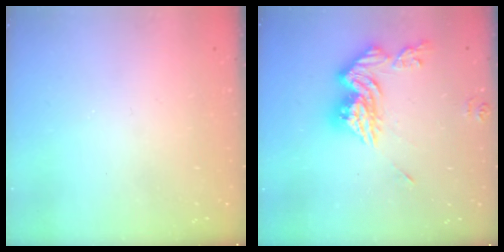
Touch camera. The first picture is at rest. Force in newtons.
{"total": 13.7, "press": 13.6, "slide": 1.3}